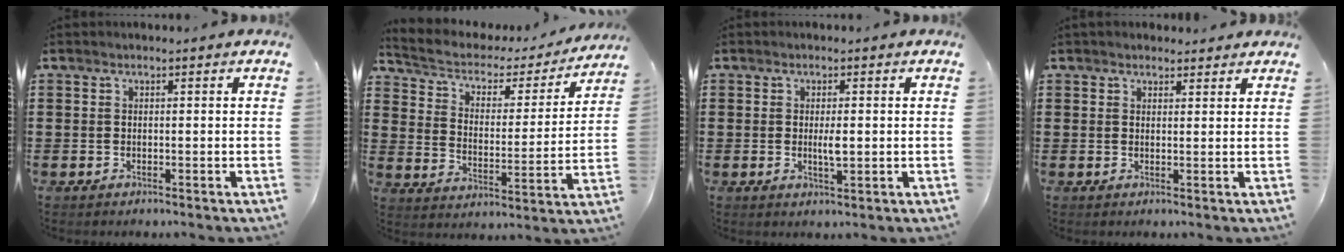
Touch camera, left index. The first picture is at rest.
{"total": 3.6, "force": [2.3, 2.1, 1.7], "torque": [-0.049, -0.016, 0.030]}
{"total": 2.7, "force": [0.0, 0.7, 2.7], "torque": [-0.050, -0.003, 0.000]}
{"total": 1.6, "force": [1.4, 0.6, 0.2], "torque": [-0.006, 0.004, 0.028]}